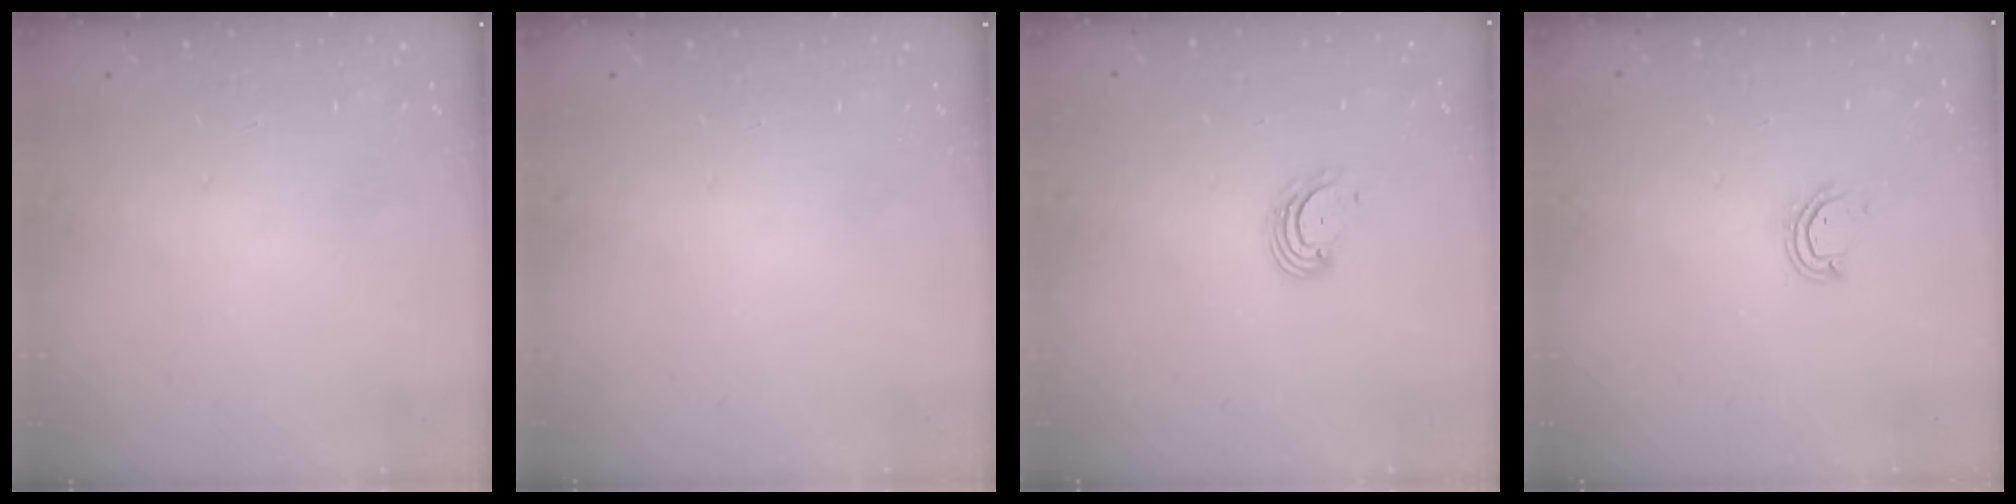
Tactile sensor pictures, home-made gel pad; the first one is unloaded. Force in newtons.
{"total": 0.0}
{"total": 4.0, "press": 3.9, "slide": 0.4}
{"total": 3.4, "press": 3.4, "slide": 0.2}